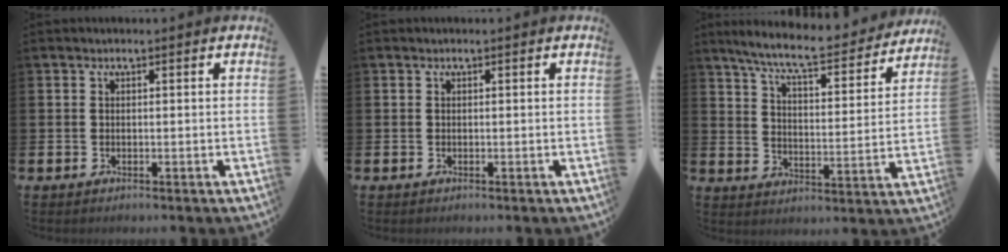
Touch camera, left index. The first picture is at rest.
{"total": 0.0}
{"total": 8.4, "force": [7.6, 0.9, 3.5], "torque": [-0.091, -0.047, 0.128]}